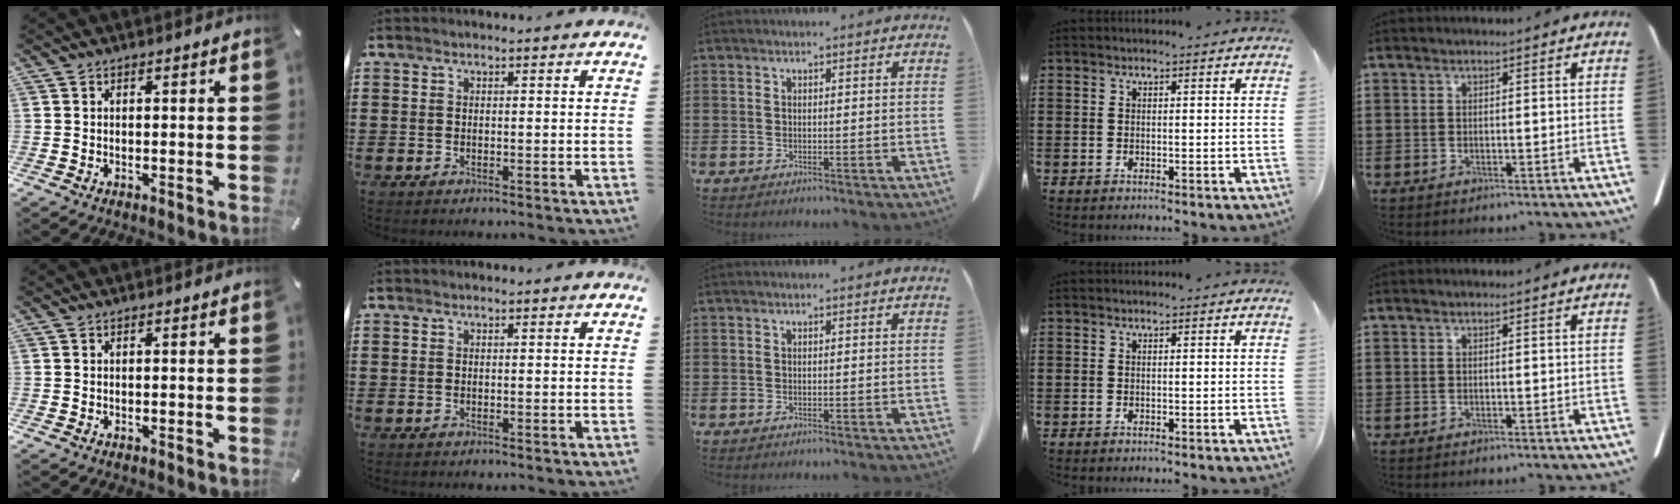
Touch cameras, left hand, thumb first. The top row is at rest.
{}